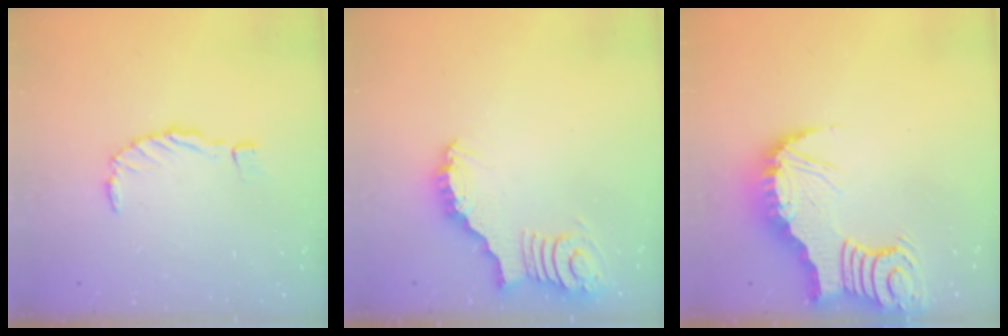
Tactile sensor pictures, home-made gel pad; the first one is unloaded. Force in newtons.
{"total": 3.0, "press": 3.0, "slide": 0.0}
{"total": 5.6, "press": 5.5, "slide": 0.7}